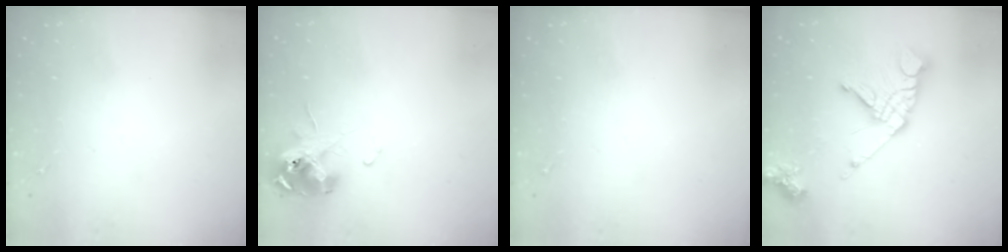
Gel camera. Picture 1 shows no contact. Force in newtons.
{"total": 12.0, "press": 11.9, "slide": 1.4}
{"total": 0.0}
{"total": 16.4, "press": 16.3, "slide": 1.9}